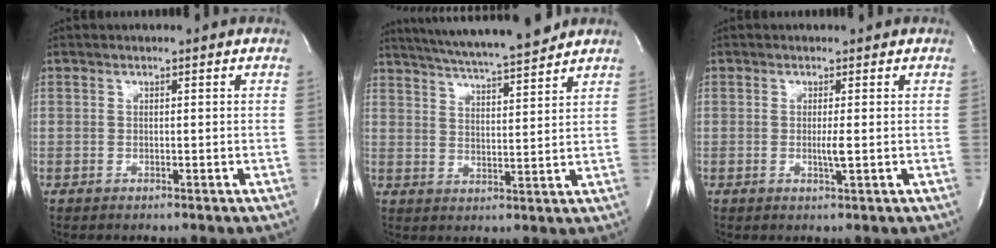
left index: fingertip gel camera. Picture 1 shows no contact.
{"total": 13.8, "force": [12.3, 0.4, 6.2], "torque": [-0.110, 0.004, 0.189]}
{"total": 1.6, "force": [-0.4, -0.2, 1.6], "torque": [-0.035, -0.008, -0.007]}